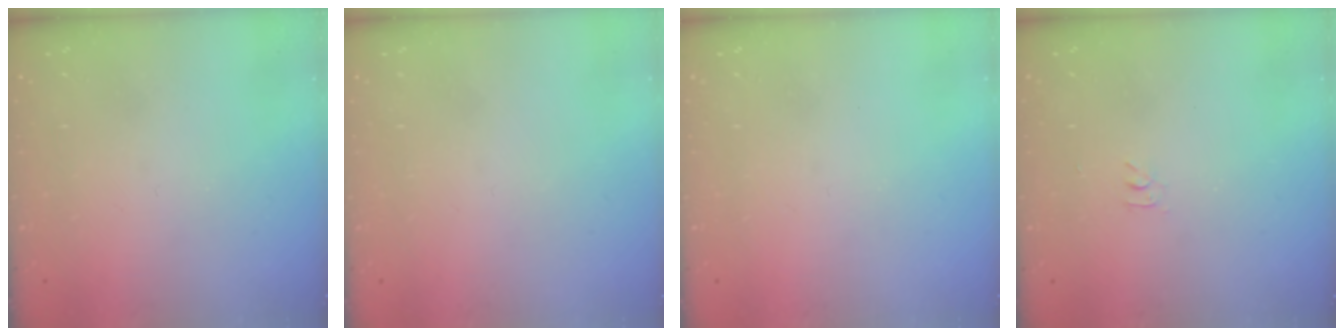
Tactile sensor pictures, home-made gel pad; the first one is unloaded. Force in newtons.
{"total": 1.8, "press": 1.7, "slide": 0.1}
{"total": 0.0}
{"total": 2.8, "press": 2.8, "slide": 0.4}